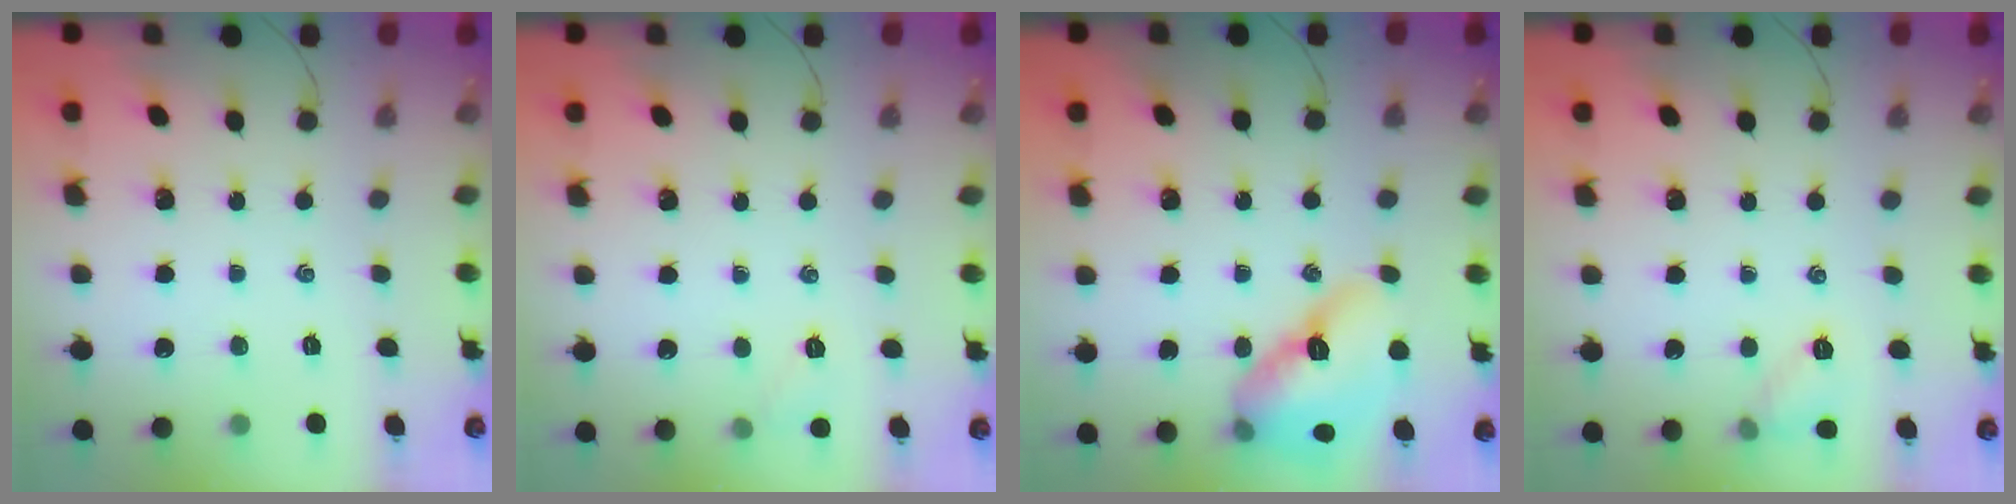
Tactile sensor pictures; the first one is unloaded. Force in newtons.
{"total": 4.7, "press": 4.5, "slide": 1.1}
{"total": 15.0, "press": 14.4, "slide": 4.2}
{"total": 6.3, "press": 6.1, "slide": 1.8}